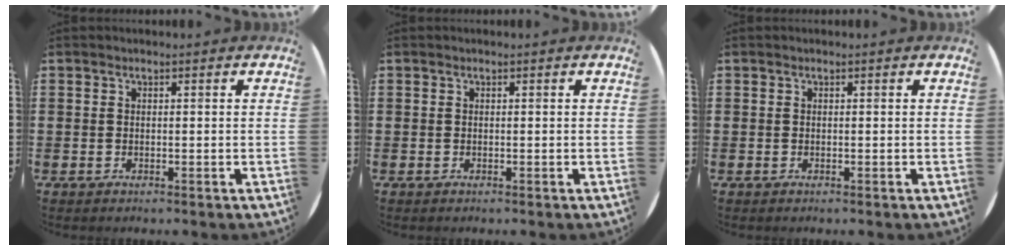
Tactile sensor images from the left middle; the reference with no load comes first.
{"total": 0.0}
{"total": 0.0}